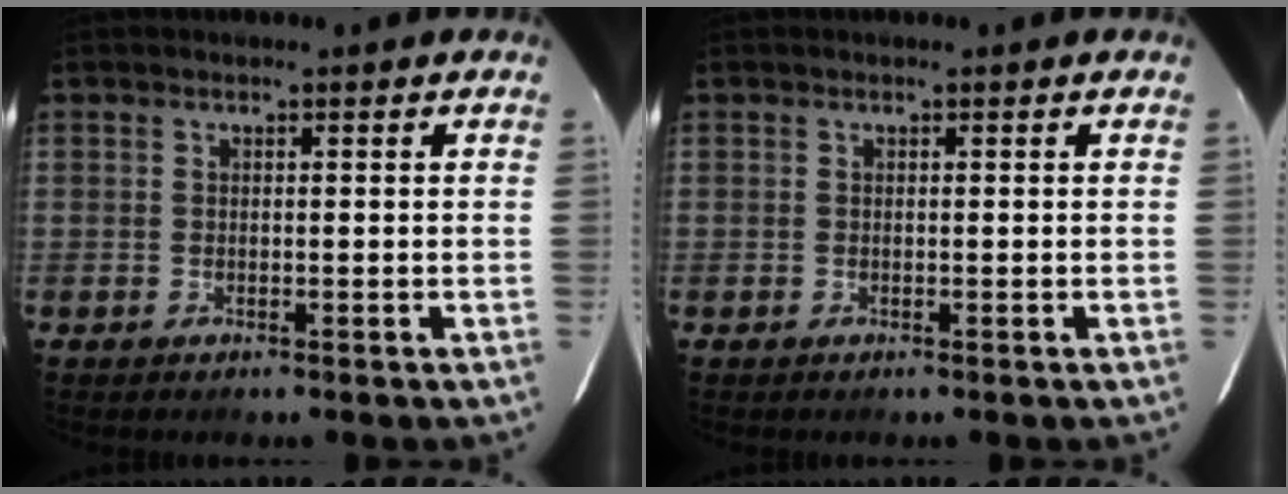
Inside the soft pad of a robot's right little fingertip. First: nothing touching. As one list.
[{"total": 0.0}]